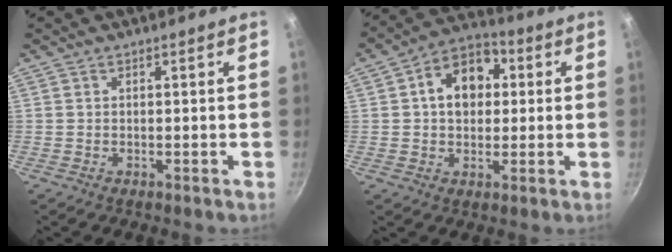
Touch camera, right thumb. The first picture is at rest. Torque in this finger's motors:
{"motor_torque": [0.52, 2.46, 0.64, -0.46, 0.06]}